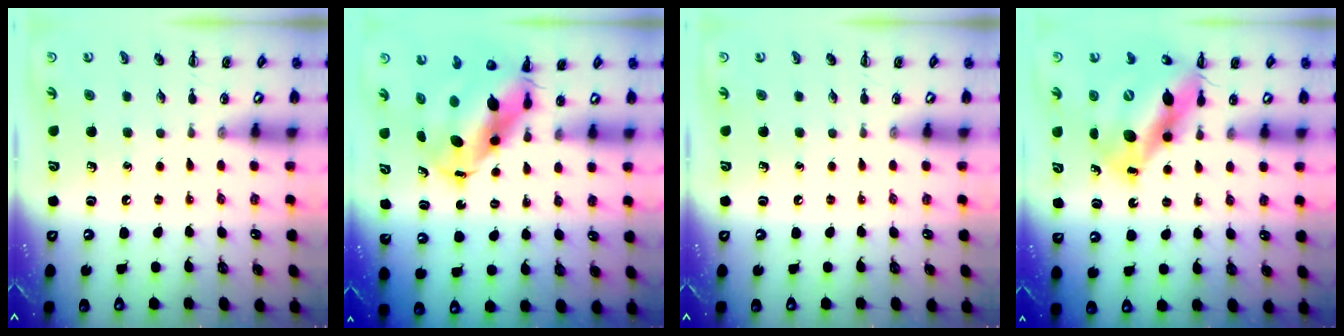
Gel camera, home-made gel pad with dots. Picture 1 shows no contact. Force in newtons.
{"total": 8.9, "press": 8.5, "slide": 2.5}
{"total": 0.0}
{"total": 14.1, "press": 13.6, "slide": 3.6}